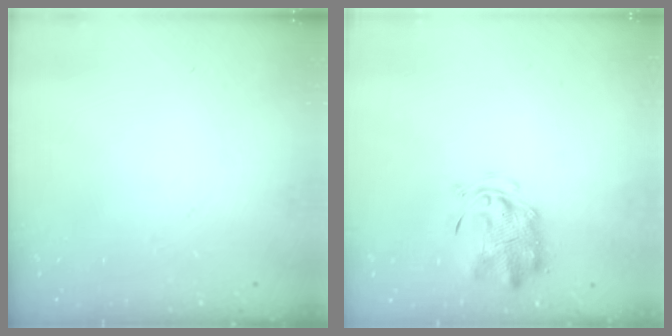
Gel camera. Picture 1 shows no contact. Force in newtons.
{"total": 2.9, "press": 2.9, "slide": 0.6}